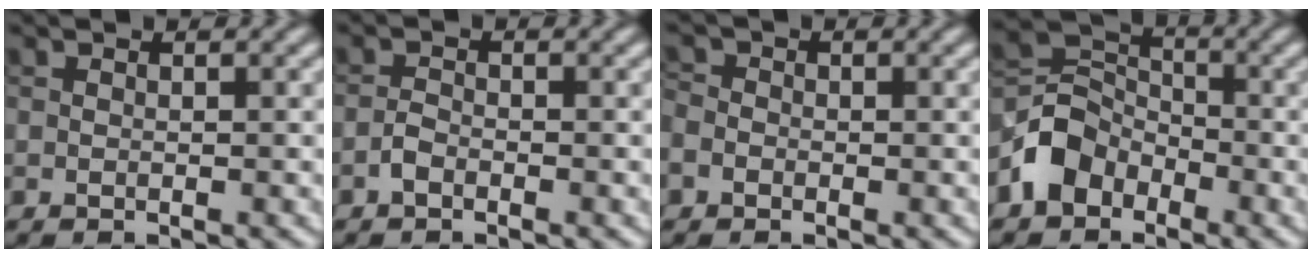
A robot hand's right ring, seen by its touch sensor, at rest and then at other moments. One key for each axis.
{"total": 1.1, "fx": -0.7, "fy": 0.5, "fz": 0.6, "tx": -0.012, "ty": 0.003, "tz": -0.018}
{"total": 2.2, "fx": -0.7, "fy": 1.9, "fz": 0.8, "tx": -0.006, "ty": 0.005, "tz": -0.022}
{"total": 4.3, "fx": -2.5, "fy": 3.2, "fz": 1.4, "tx": -0.028, "ty": 0.008, "tz": -0.058}